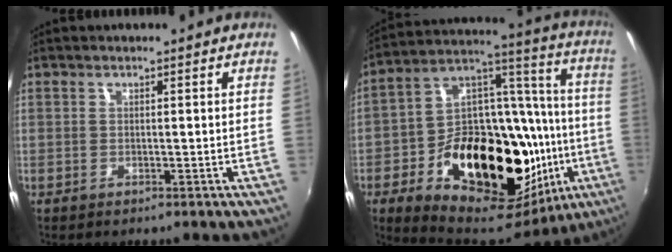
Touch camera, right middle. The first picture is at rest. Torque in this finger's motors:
{"motor_torque": [1.72, -0.42, 0.64, 0.21]}